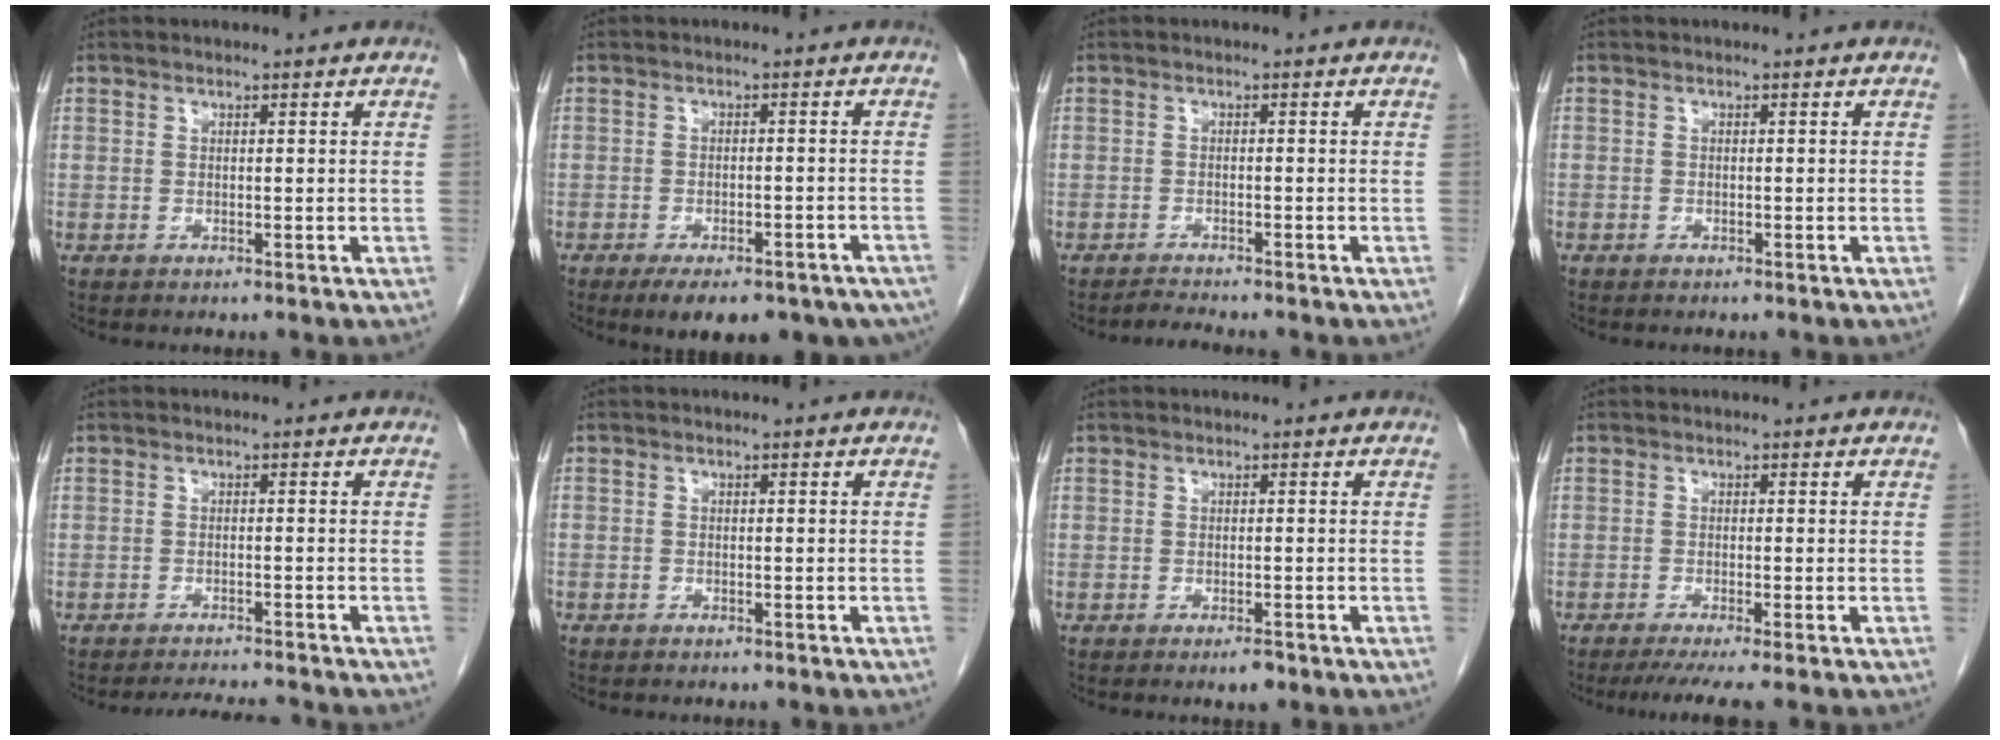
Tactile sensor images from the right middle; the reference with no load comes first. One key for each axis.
{"total": 15.1, "fx": -10.9, "fy": 6.3, "fz": 8.2, "tx": -0.096, "ty": -0.004, "tz": -0.130}
{"total": 1.9, "fx": -1.9, "fy": -0.4, "fz": 0.3, "tx": -0.011, "ty": -0.009, "tz": -0.033}
{"total": 0.5, "fx": -0.4, "fy": 0.3, "fz": 0.0, "tx": -0.006, "ty": 0.003, "tz": -0.009}
{"total": 4.6, "fx": -4.5, "fy": -0.1, "fz": 1.1, "tx": -0.015, "ty": -0.008, "tz": -0.067}
{"total": 0.9, "fx": -0.7, "fy": 0.5, "fz": 0.1, "tx": -0.007, "ty": 0.003, "tz": -0.013}
{"total": 1.6, "fx": -1.1, "fy": 0.4, "fz": 1.1, "tx": -0.018, "ty": -0.001, "tz": -0.015}
{"total": 4.6, "fx": -3.6, "fy": -0.4, "fz": 2.9, "tx": -0.036, "ty": -0.011, "tz": -0.058}